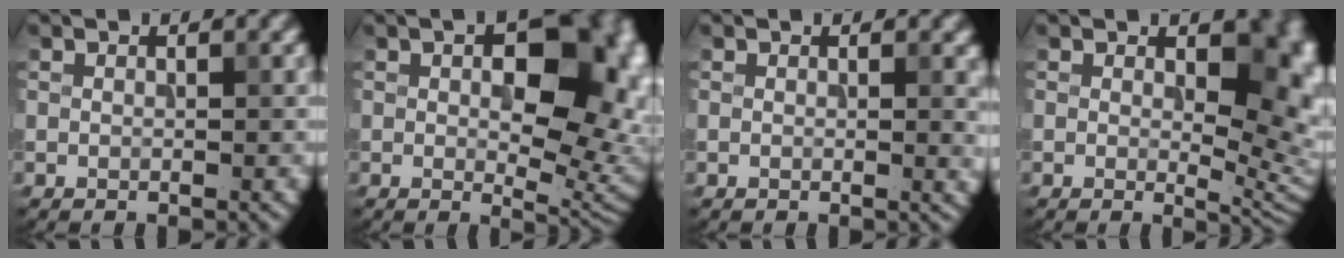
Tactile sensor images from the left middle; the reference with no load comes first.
{"total": 12.5, "force": [1.5, 6.1, 10.8], "torque": [-0.108, 0.013, 0.022]}
{"total": 1.3, "force": [0.3, 0.4, 1.2], "torque": [-0.012, -0.003, 0.004]}
{"total": 9.4, "force": [1.8, 4.9, 7.8], "torque": [-0.073, -0.007, 0.030]}